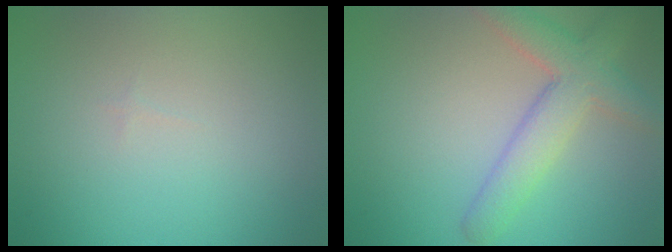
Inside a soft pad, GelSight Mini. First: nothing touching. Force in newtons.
{"total": 5.0, "press": 5.0, "slide": 0.3}